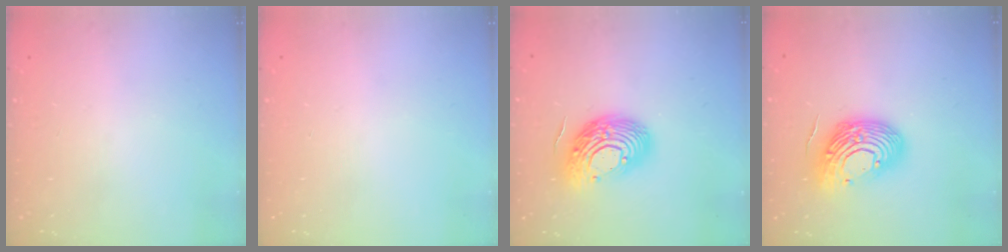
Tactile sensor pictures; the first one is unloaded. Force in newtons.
{"total": 0.0}
{"total": 16.1, "press": 16.1, "slide": 1.3}
{"total": 15.1, "press": 15.0, "slide": 1.9}